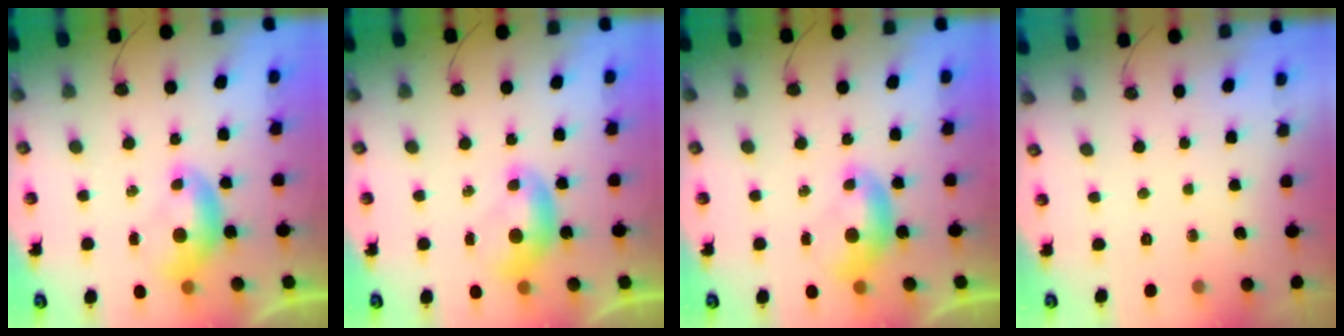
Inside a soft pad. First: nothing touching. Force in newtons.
{"total": 0.0}
{"total": 0.0}
{"total": 0.0}